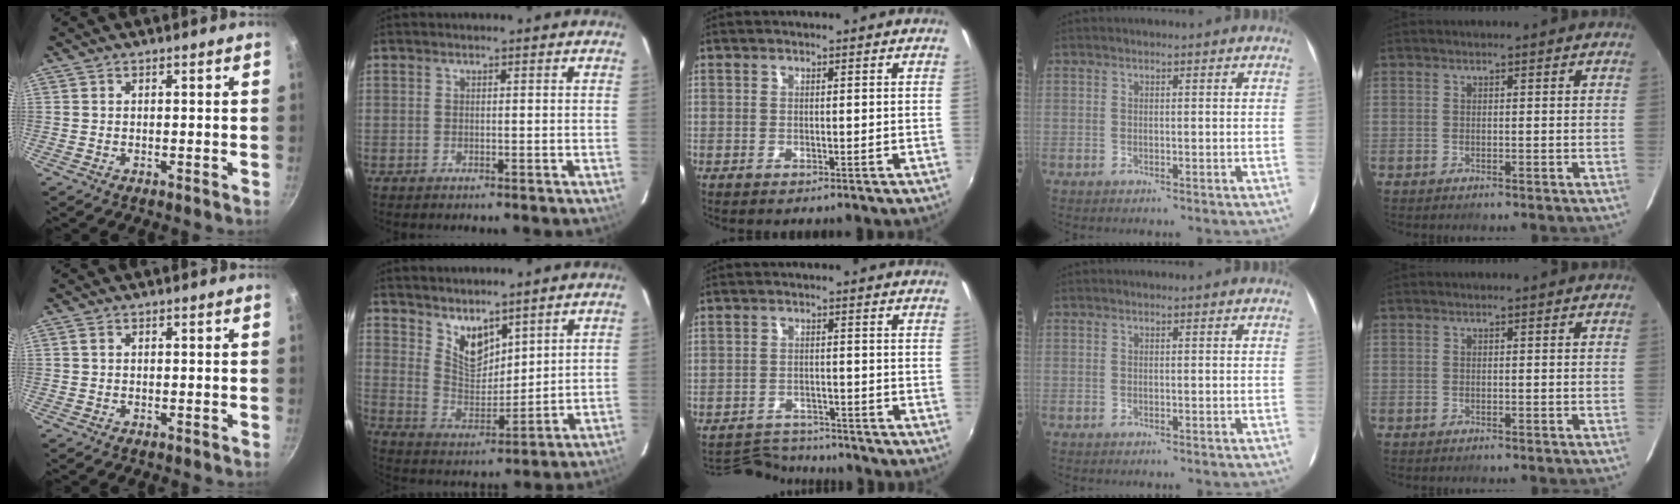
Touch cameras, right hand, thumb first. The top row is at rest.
{"thumb": {"total": 0.9, "force": [0.2, 0.6, 0.5], "torque": [-0.009, 0.003, 0.003]}, "index": {"total": 7.9, "force": [5.8, 3.7, 3.7], "torque": [-0.056, -0.004, 0.117]}, "middle": {"total": 6.5, "force": [-6.4, 1.2, 0.1], "torque": [-0.021, 0.005, -0.106]}}